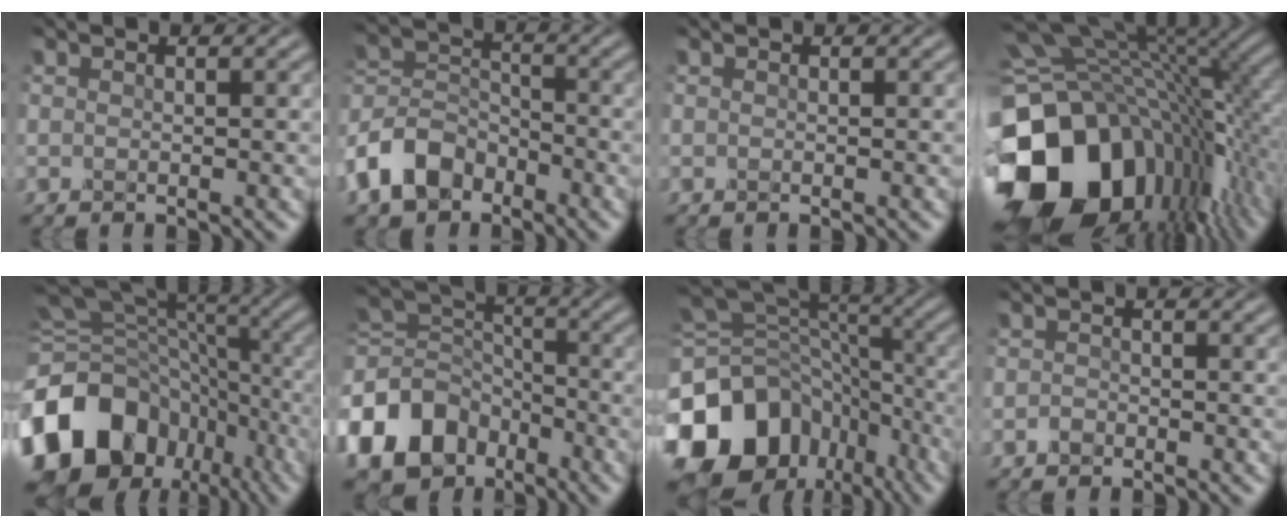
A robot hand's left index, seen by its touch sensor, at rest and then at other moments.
{"total": 6.2, "force": [-3.9, 4.0, 2.6], "torque": [-0.052, 0.001, -0.090]}
{"total": 0.0}
{"total": 18.1, "force": [-4.3, 12.1, 12.7], "torque": [-0.264, -0.016, -0.064]}
{"total": 18.6, "force": [-8.5, 14.0, 8.7], "torque": [-0.206, -0.001, -0.129]}
{"total": 11.3, "force": [-5.8, 8.1, 5.4], "torque": [-0.136, 0.001, -0.127]}
{"total": 17.5, "force": [-7.1, 13.7, 8.2], "torque": [-0.197, -0.008, -0.108]}
{"total": 0.9, "force": [-0.6, 0.6, 0.2], "torque": [-0.002, -0.001, -0.012]}